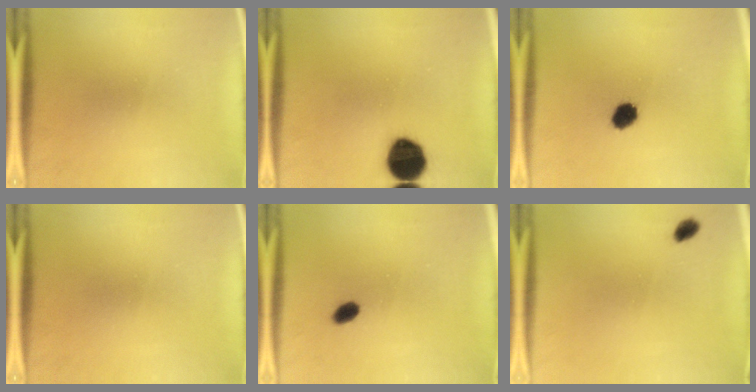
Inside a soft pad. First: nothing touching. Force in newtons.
{"total": 11.6}
{"total": 4.7}
{"total": 0.0}
{"total": 2.4}
{"total": 1.9}